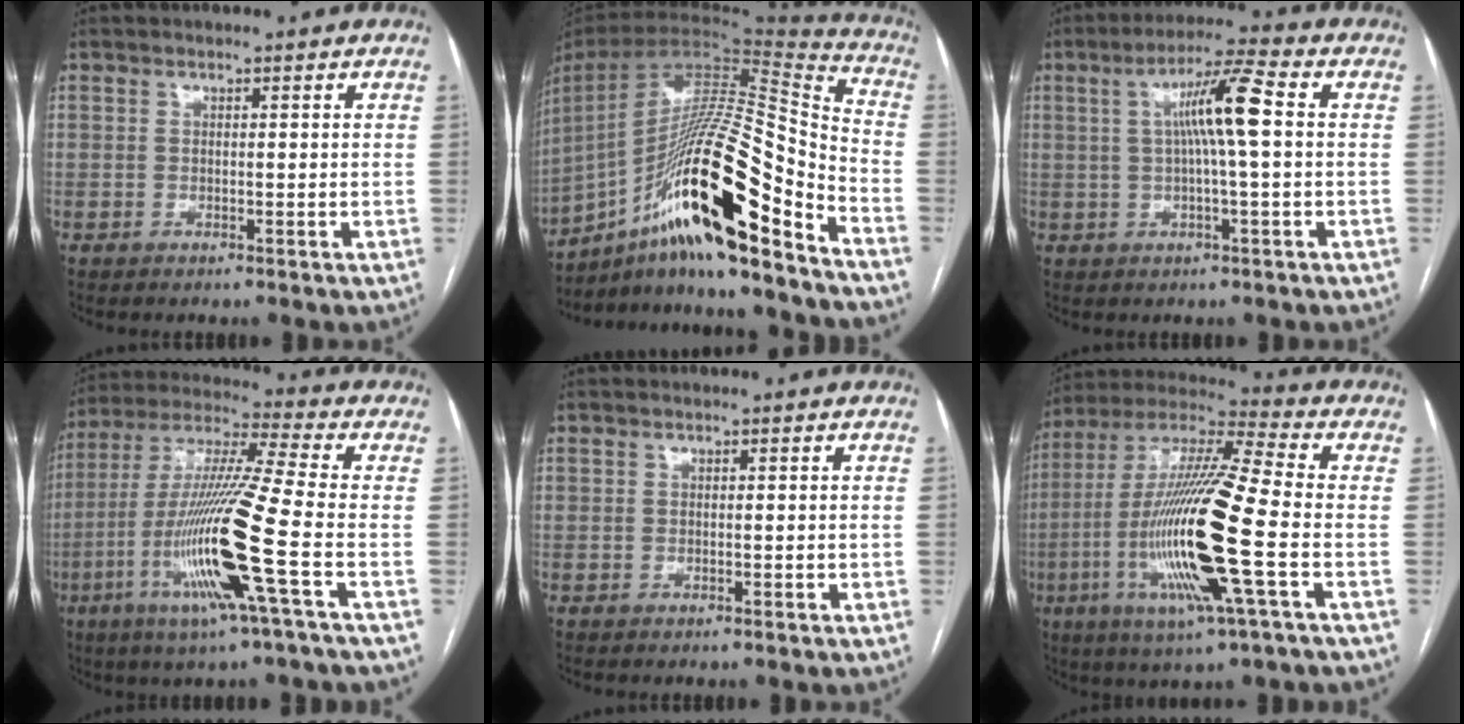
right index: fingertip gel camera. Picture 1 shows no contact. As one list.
[{"total": 26.8, "force": [-15.3, 2.7, 21.9], "torque": [-0.391, -0.006, -0.268]}, {"total": 8.6, "force": [1.1, -0.1, 8.5], "torque": [-0.153, 0.015, 0.016]}, {"total": 17.5, "force": [-5.5, -1.1, 16.6], "torque": [-0.335, -0.017, -0.113]}, {"total": 0.0}, {"total": 20.4, "force": [-4.9, 0.8, 19.8], "torque": [-0.414, -0.020, -0.100]}]